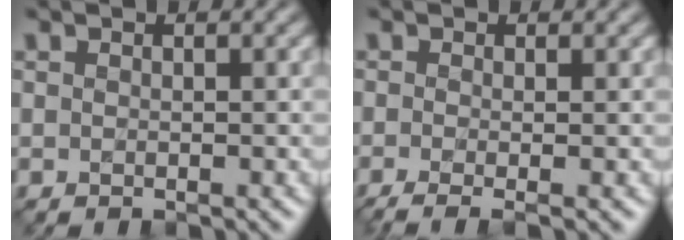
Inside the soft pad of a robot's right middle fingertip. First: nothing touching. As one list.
[{"total": 3.6, "force": [-1.1, 1.3, 3.2], "torque": [-0.042, -0.012, -0.027]}]